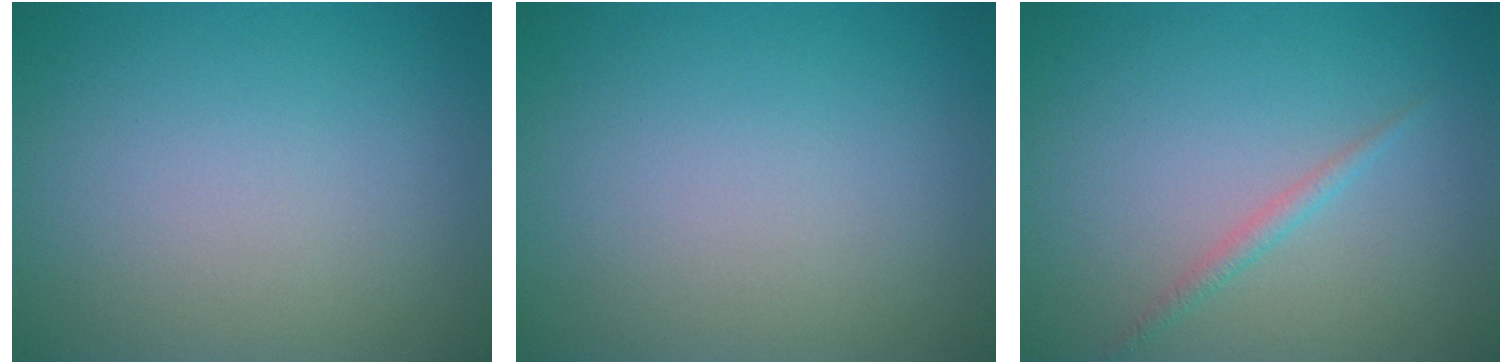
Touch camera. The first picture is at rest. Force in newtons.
{"total": 0.0}
{"total": 1.1, "press": 1.1, "slide": 0.0}